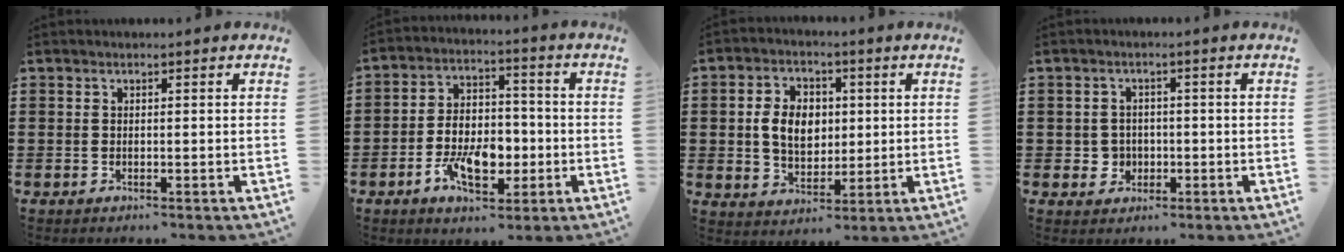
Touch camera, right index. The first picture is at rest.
{"total": 9.0, "force": [-2.9, 5.2, 6.7], "torque": [-0.116, 0.001, -0.052]}
{"total": 7.1, "force": [0.6, 5.2, 4.8], "torque": [-0.105, 0.005, 0.001]}
{"total": 2.7, "force": [-0.5, 2.5, 0.9], "torque": [-0.028, 0.002, -0.013]}